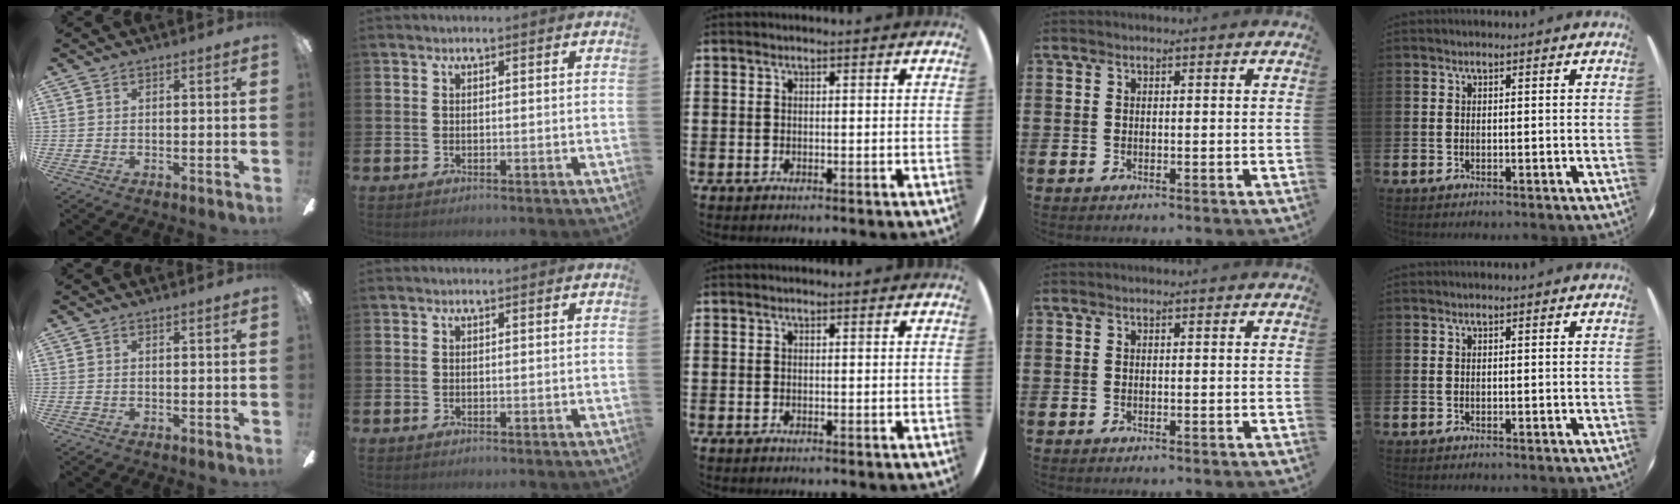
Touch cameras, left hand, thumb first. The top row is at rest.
{}